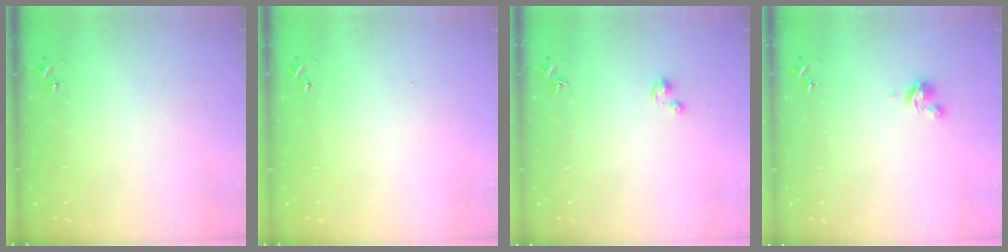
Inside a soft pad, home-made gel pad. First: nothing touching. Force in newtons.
{"total": 0.0}
{"total": 2.5, "press": 2.5, "slide": 0.2}
{"total": 4.7, "press": 4.7, "slide": 0.5}